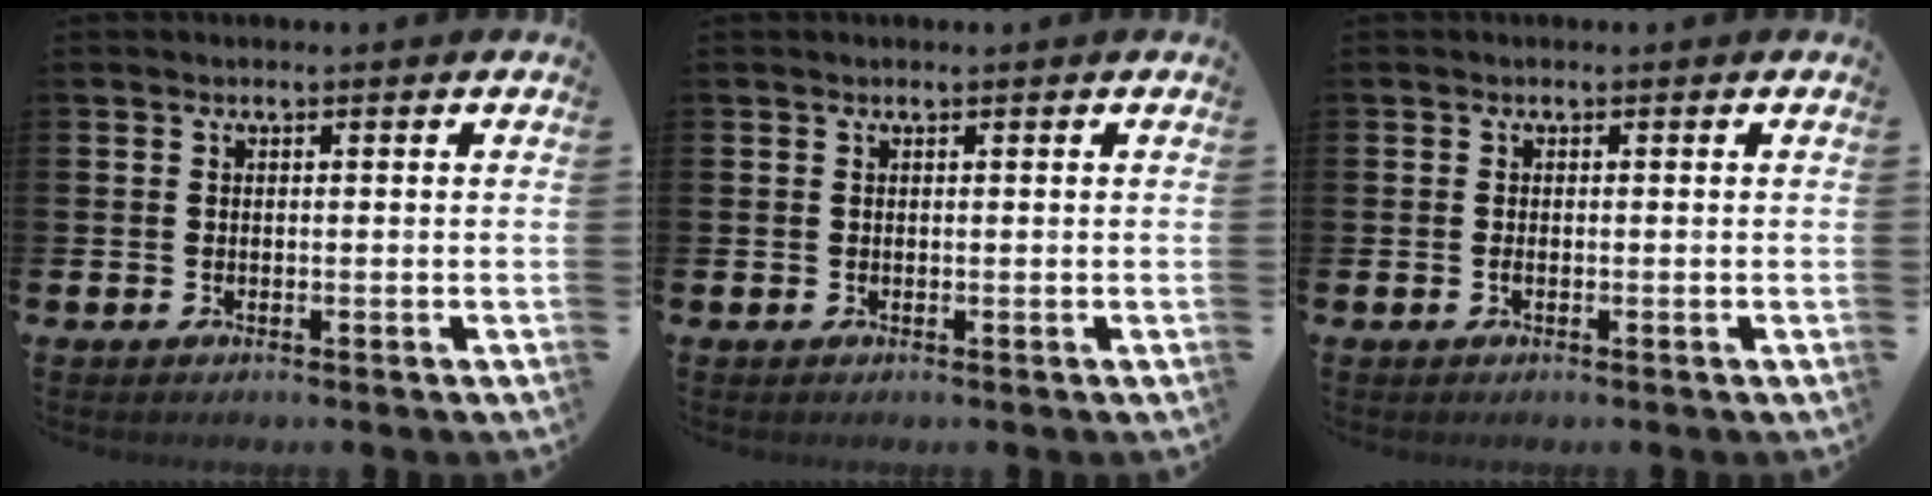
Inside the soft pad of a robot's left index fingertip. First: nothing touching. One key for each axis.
{"total": 0.0}
{"total": 0.5, "fx": -0.2, "fy": 0.1, "fz": 0.5, "tx": -0.009, "ty": -0.001, "tz": -0.004}